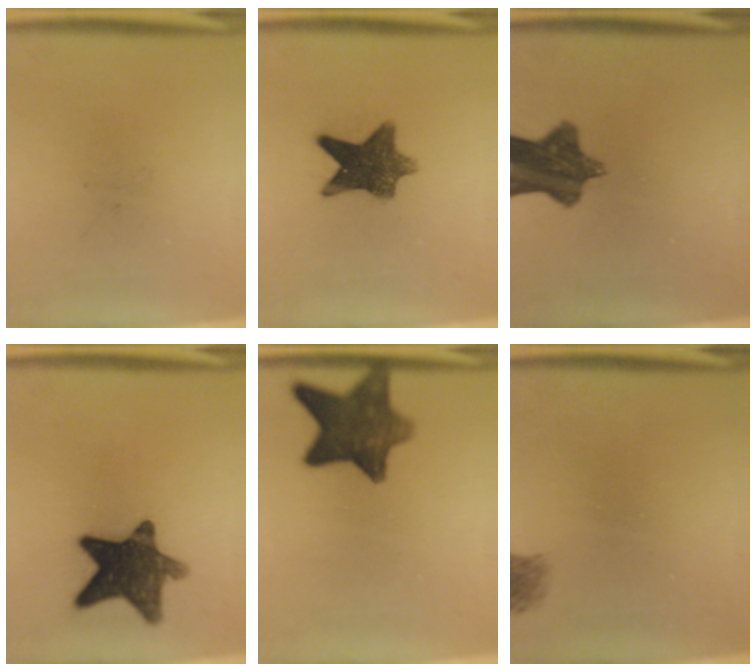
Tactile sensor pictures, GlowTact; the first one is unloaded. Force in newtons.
{"total": 10.1}
{"total": 9.8}
{"total": 13.0}
{"total": 11.0}
{"total": 1.9}